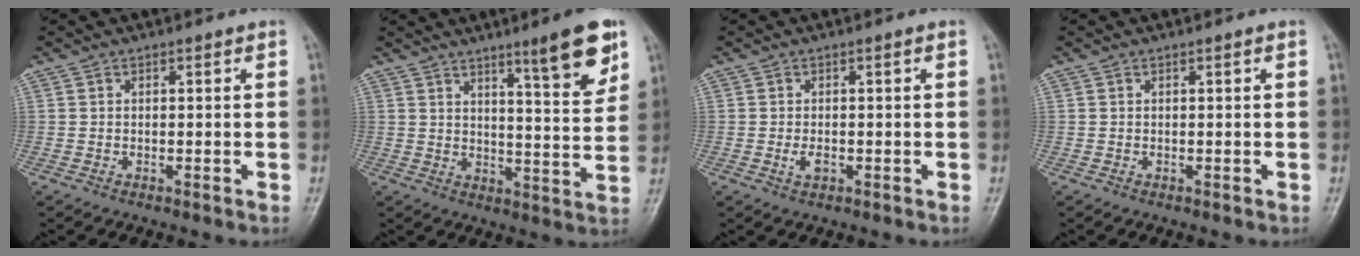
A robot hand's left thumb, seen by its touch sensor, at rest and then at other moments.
{"total": 11.5, "force": [7.0, 1.6, 9.0], "torque": [-0.115, -0.043, 0.100]}
{"total": 1.9, "force": [-0.5, 0.9, 1.6], "torque": [-0.031, 0.002, -0.006]}
{"total": 0.0}